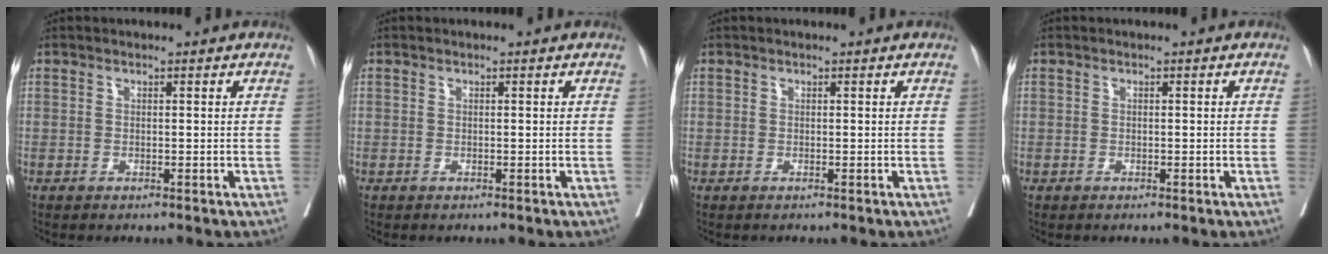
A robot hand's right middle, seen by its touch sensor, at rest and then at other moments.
{"total": 0.0}
{"total": 0.0}
{"total": 0.0}